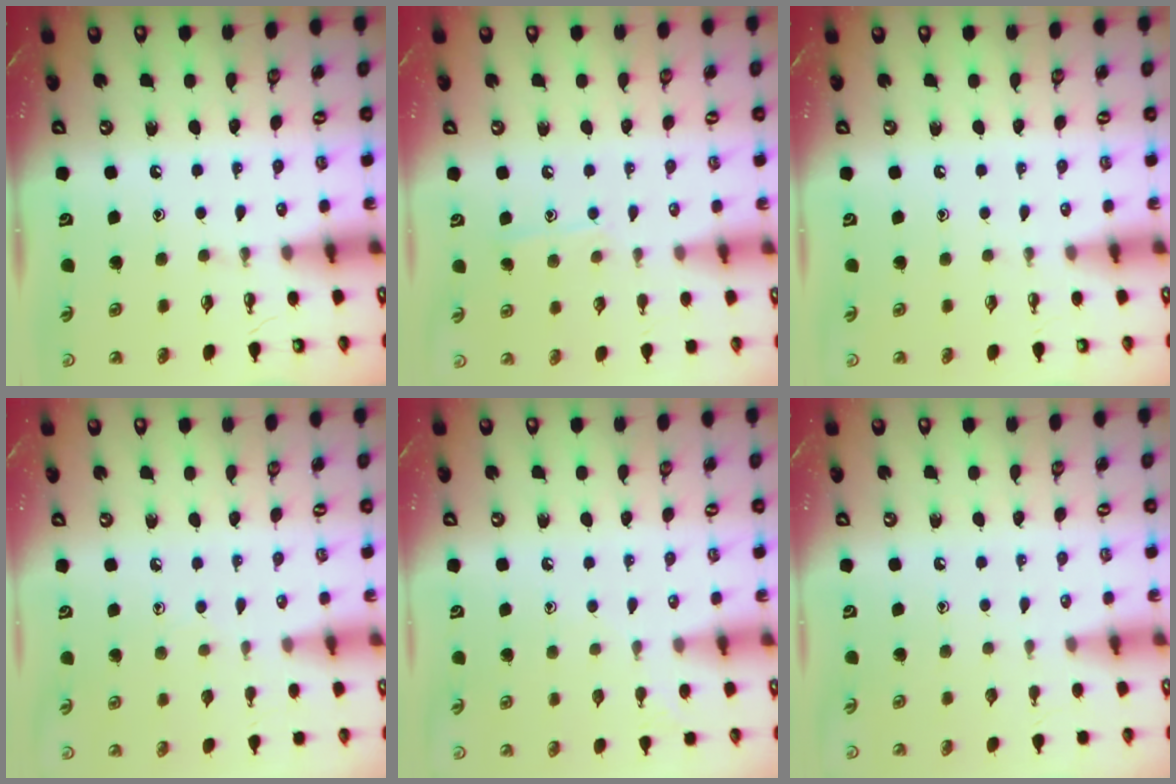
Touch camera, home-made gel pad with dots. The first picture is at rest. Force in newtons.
{"total": 7.4, "press": 7.4, "slide": 0.3}
{"total": 0.0}
{"total": 5.2, "press": 5.2, "slide": 0.3}
{"total": 4.3, "press": 4.3, "slide": 0.5}
{"total": 0.0}